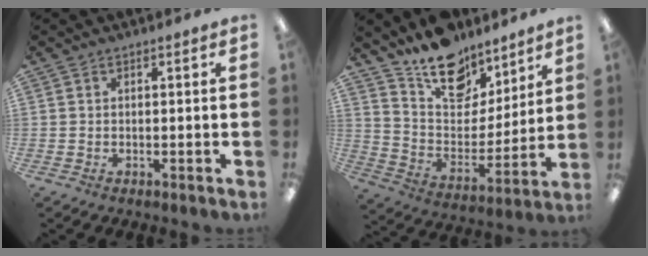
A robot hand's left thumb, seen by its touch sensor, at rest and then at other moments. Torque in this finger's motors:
{"motor_torque": [0.21, 0.19, 1.39, -1.38, 0.11]}